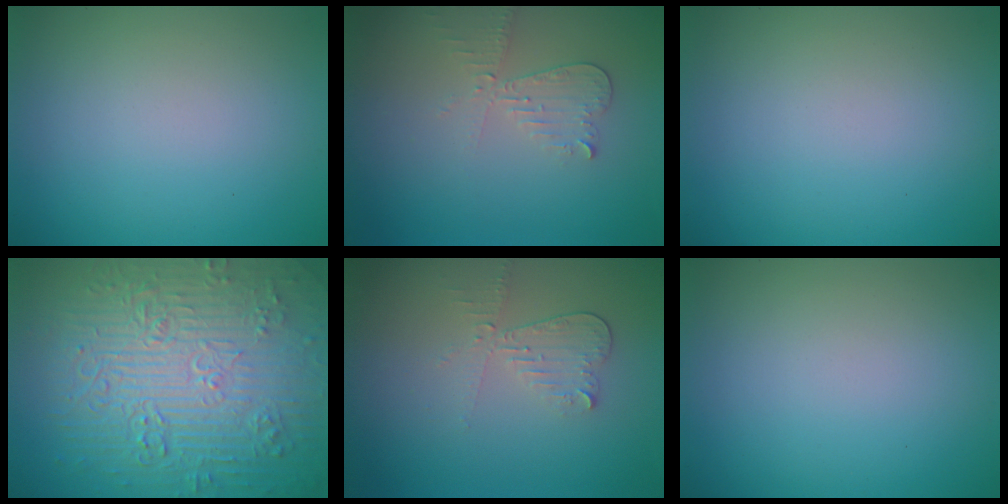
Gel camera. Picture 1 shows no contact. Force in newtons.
{"total": 2.2, "press": 2.2, "slide": 0.1}
{"total": 0.0}
{"total": 12.0, "press": 7.9, "slide": 9.0}
{"total": 2.0, "press": 1.9, "slide": 0.7}
{"total": 0.0}